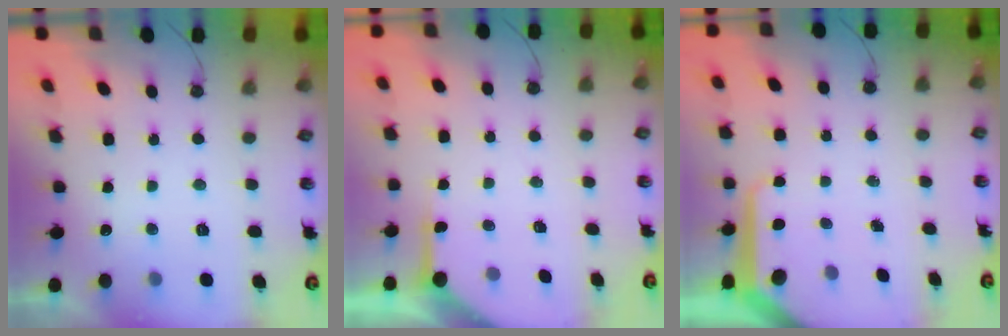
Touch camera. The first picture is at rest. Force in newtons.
{"total": 4.5, "press": 4.5, "slide": 0.3}
{"total": 8.6, "press": 8.5, "slide": 0.9}